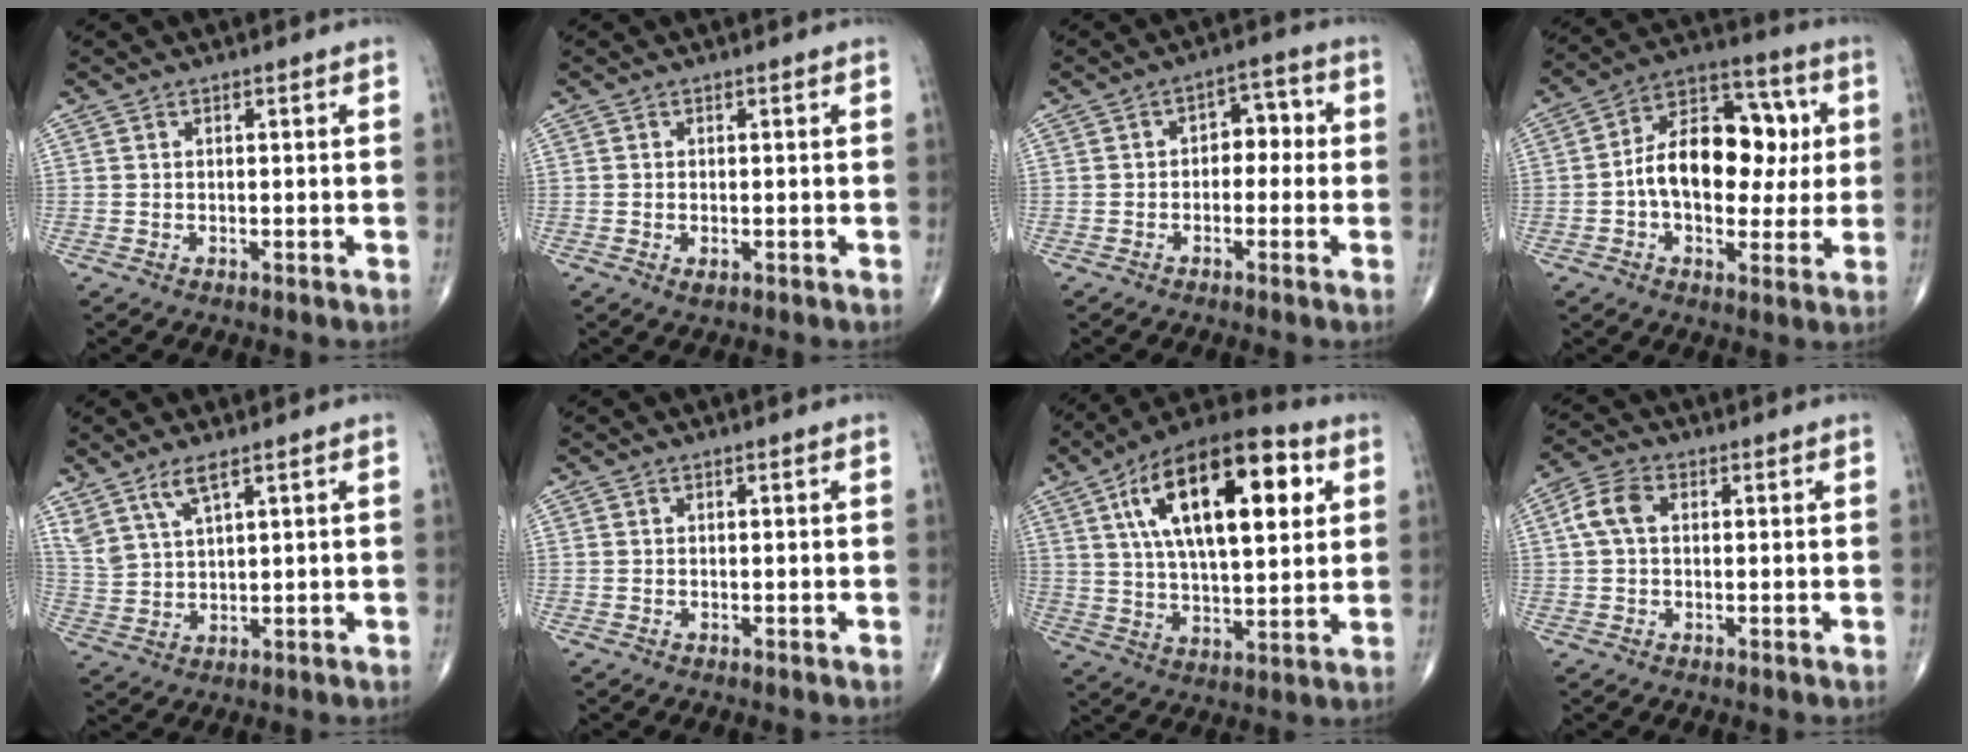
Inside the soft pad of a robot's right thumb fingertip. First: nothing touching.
{"total": 1.2, "force": [-0.4, 0.5, 1.0], "torque": [-0.018, -0.003, -0.005]}
{"total": 5.5, "force": [-0.3, 3.7, 4.0], "torque": [-0.026, 0.025, -0.015]}
{"total": 18.1, "force": [0.8, 11.2, 14.2], "torque": [-0.185, 0.034, 0.006]}
{"total": 5.7, "force": [4.0, 1.3, 3.8], "torque": [-0.084, -0.017, 0.088]}
{"total": 0.0}
{"total": 24.1, "force": [7.8, 10.5, 20.2], "torque": [-0.319, 0.001, 0.122]}
{"total": 5.2, "force": [0.8, 3.4, 3.9], "torque": [-0.085, 0.017, 0.011]}